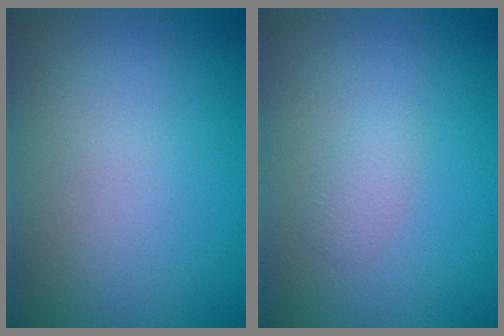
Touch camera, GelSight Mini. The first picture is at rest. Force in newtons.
{"total": 1.2, "press": 1.2, "slide": 0.0}